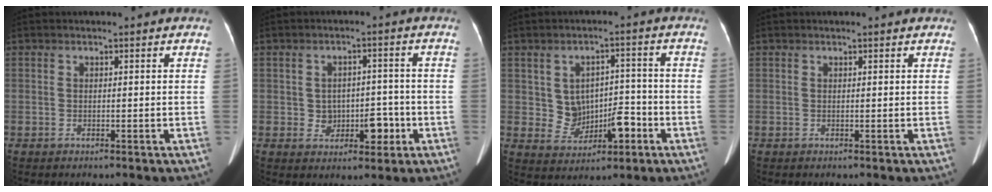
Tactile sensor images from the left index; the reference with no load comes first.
{"total": 5.3, "force": [-1.3, 3.9, 3.3], "torque": [-0.039, 0.019, -0.008]}
{"total": 6.1, "force": [-1.6, 4.4, 3.9], "torque": [-0.051, 0.021, -0.011]}
{"total": 1.4, "force": [1.1, 0.1, 0.8], "torque": [-0.010, 0.012, 0.014]}